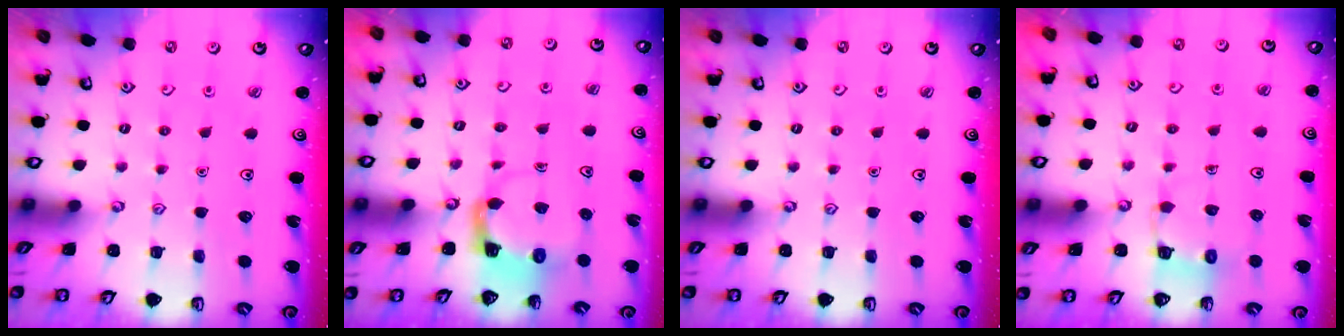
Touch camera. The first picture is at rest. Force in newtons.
{"total": 4.0, "press": 3.9, "slide": 0.6}
{"total": 0.0}
{"total": 7.7, "press": 7.7, "slide": 0.2}